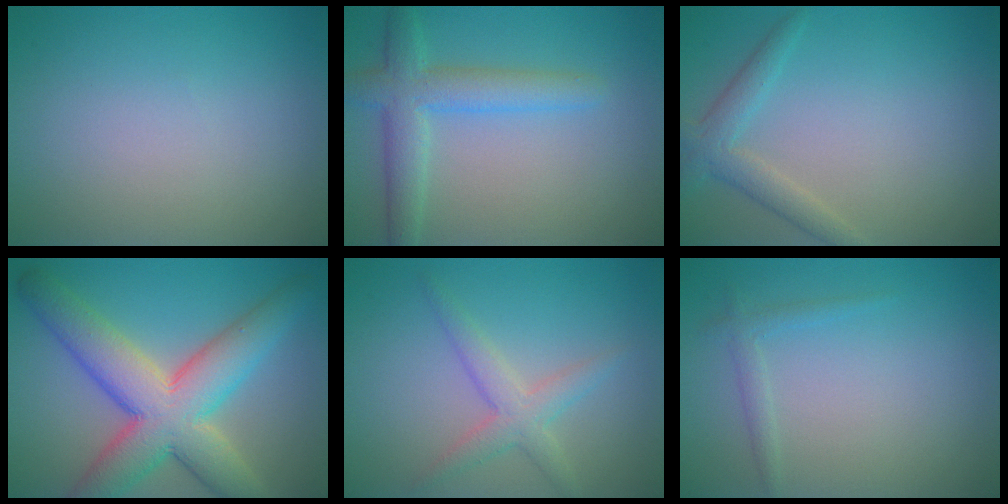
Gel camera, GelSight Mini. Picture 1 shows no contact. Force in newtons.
{"total": 4.4, "press": 4.4, "slide": 0.2}
{"total": 2.6, "press": 2.5, "slide": 0.1}
{"total": 9.9, "press": 9.8, "slide": 0.5}
{"total": 2.8, "press": 2.8, "slide": 0.1}
{"total": 1.2, "press": 1.2, "slide": 0.0}